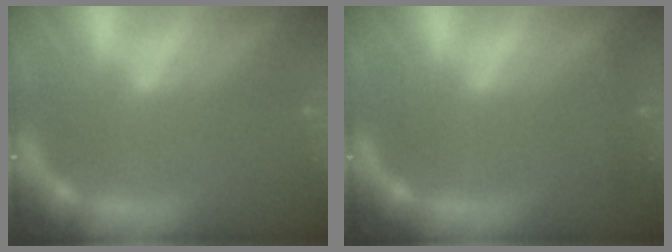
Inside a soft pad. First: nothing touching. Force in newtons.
{"total": 1.4}